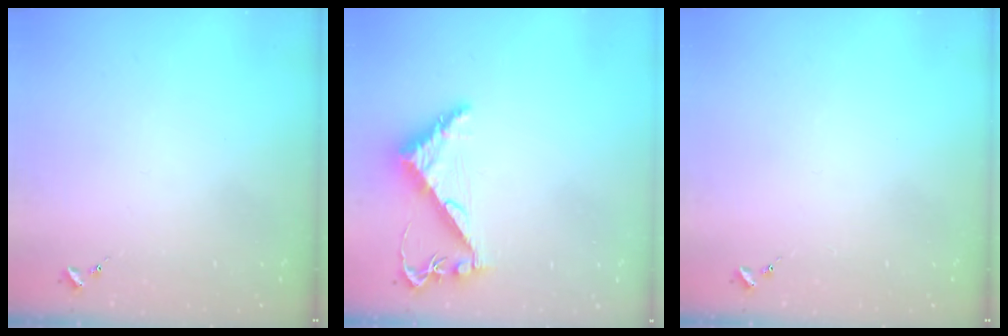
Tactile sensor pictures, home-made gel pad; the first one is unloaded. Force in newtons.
{"total": 7.9, "press": 7.9, "slide": 0.8}
{"total": 0.0}